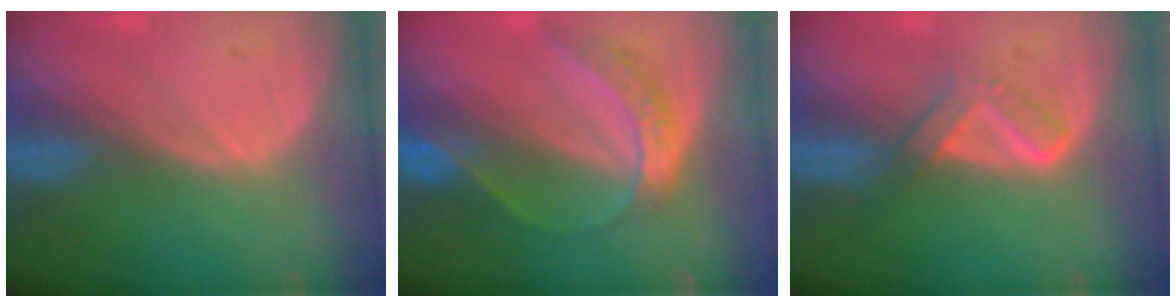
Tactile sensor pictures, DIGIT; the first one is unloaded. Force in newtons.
{"total": 6.9, "press": 5.7, "slide": 3.9}
{"total": 4.0, "press": 4.0, "slide": 0.5}